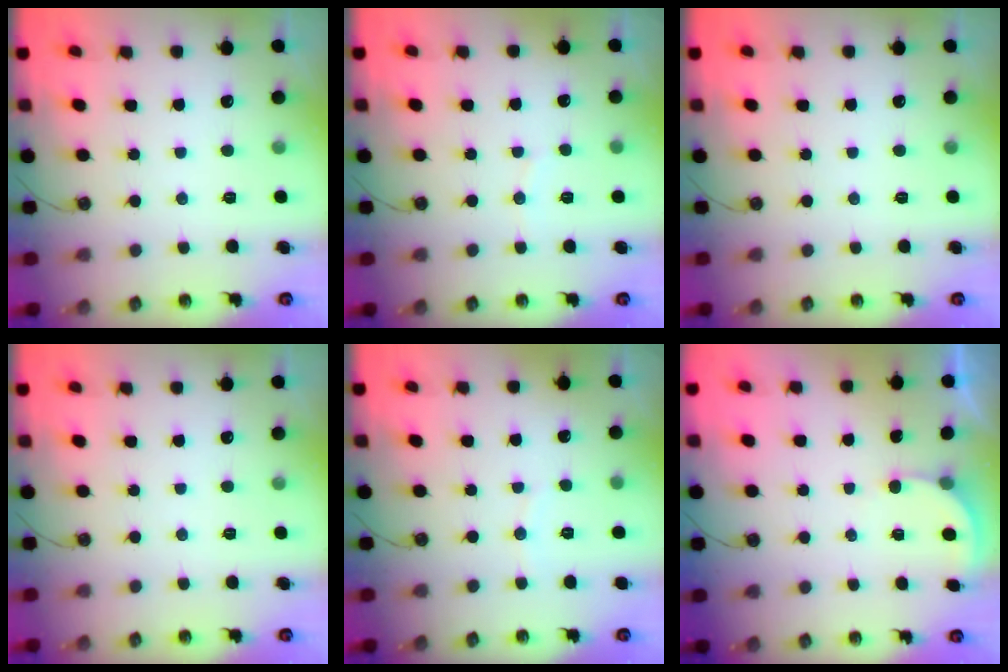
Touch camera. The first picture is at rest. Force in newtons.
{"total": 3.5, "press": 3.5, "slide": 0.4}
{"total": 0.0}
{"total": 0.0}
{"total": 2.6, "press": 2.6, "slide": 0.3}
{"total": 2.6, "press": 2.6, "slide": 0.0}